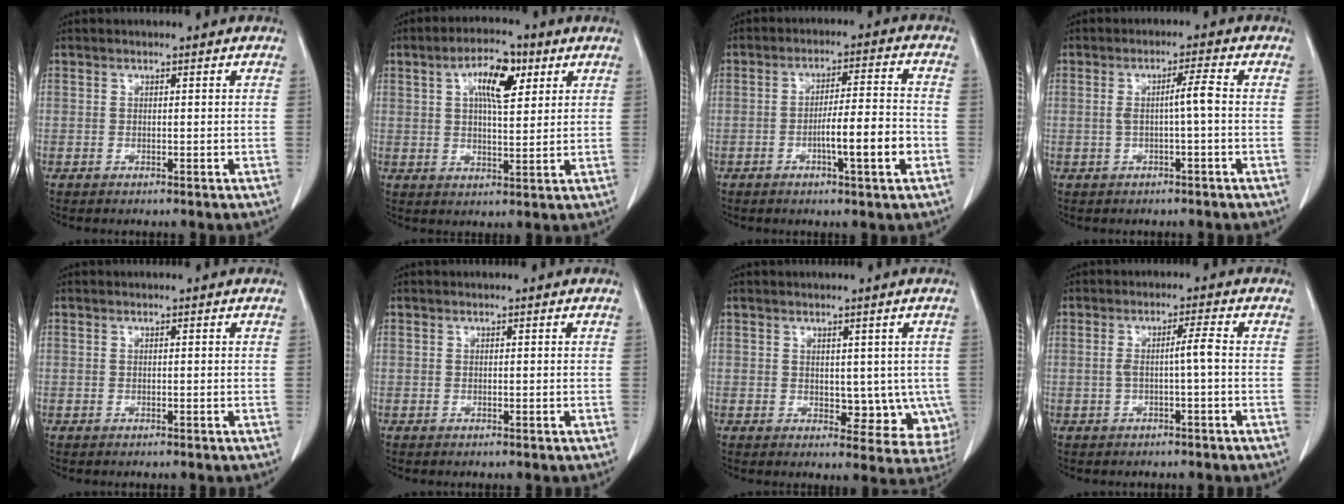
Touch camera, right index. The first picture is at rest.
{"total": 7.9, "force": [3.2, 2.8, 6.7], "torque": [-0.115, 0.012, 0.053]}
{"total": 8.1, "force": [-2.8, 0.3, 7.6], "torque": [-0.121, 0.004, -0.047]}
{"total": 3.4, "force": [-0.3, -0.2, 3.4], "torque": [-0.062, 0.006, -0.004]}
{"total": 0.0}
{"total": 0.0}
{"total": 7.4, "force": [-0.3, 4.7, 5.8], "torque": [-0.045, -0.002, 0.005]}
{"total": 3.1, "force": [-0.5, -0.4, 3.0], "torque": [-0.055, 0.007, -0.006]}